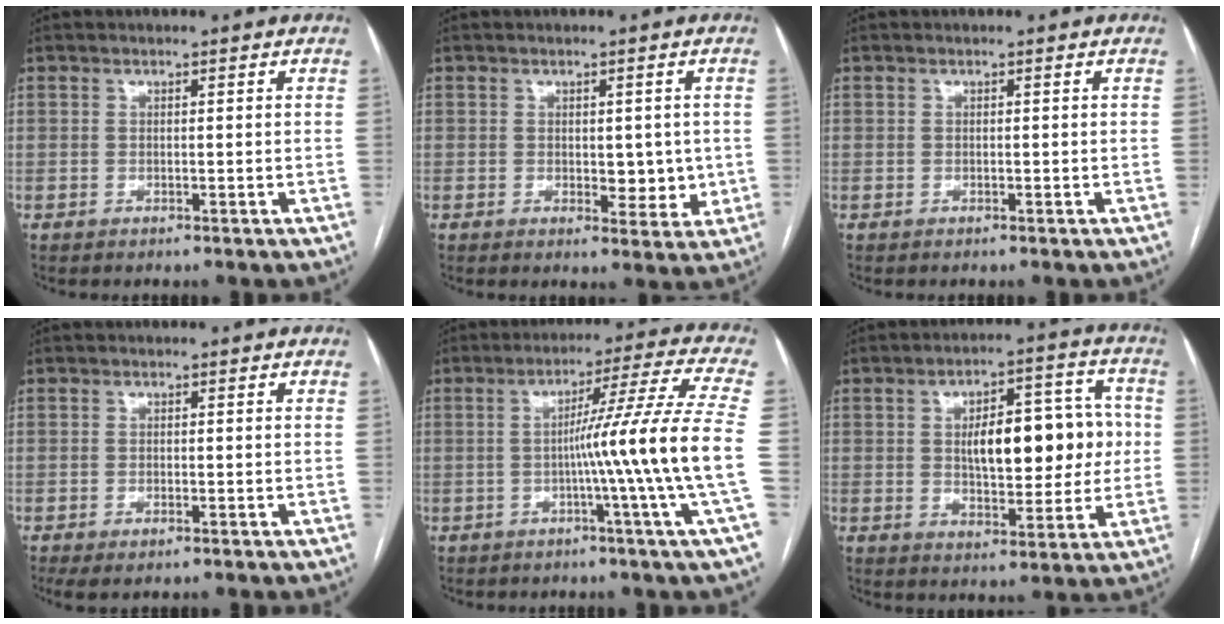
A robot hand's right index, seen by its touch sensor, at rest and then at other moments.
{"total": 4.6, "force": [0.1, 2.6, 3.8], "torque": [-0.036, -0.002, 0.010]}
{"total": 0.0}
{"total": 2.6, "force": [-1.5, 0.8, 1.9], "torque": [-0.032, -0.005, -0.019]}
{"total": 13.9, "force": [-2.4, -3.4, 13.2], "torque": [-0.190, -0.003, -0.043]}
{"total": 13.4, "force": [1.0, 5.6, 12.2], "torque": [-0.174, 0.030, 0.024]}